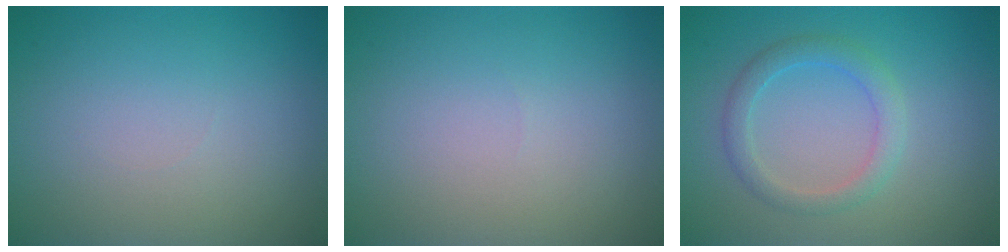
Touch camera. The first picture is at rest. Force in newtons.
{"total": 0.0}
{"total": 2.5, "press": 2.5, "slide": 0.1}